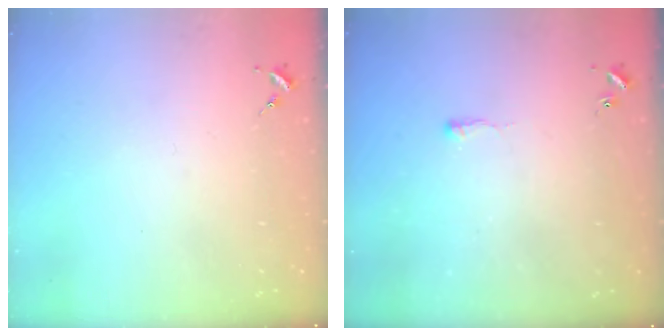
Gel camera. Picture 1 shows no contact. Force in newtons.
{"total": 2.1, "press": 2.1, "slide": 0.5}